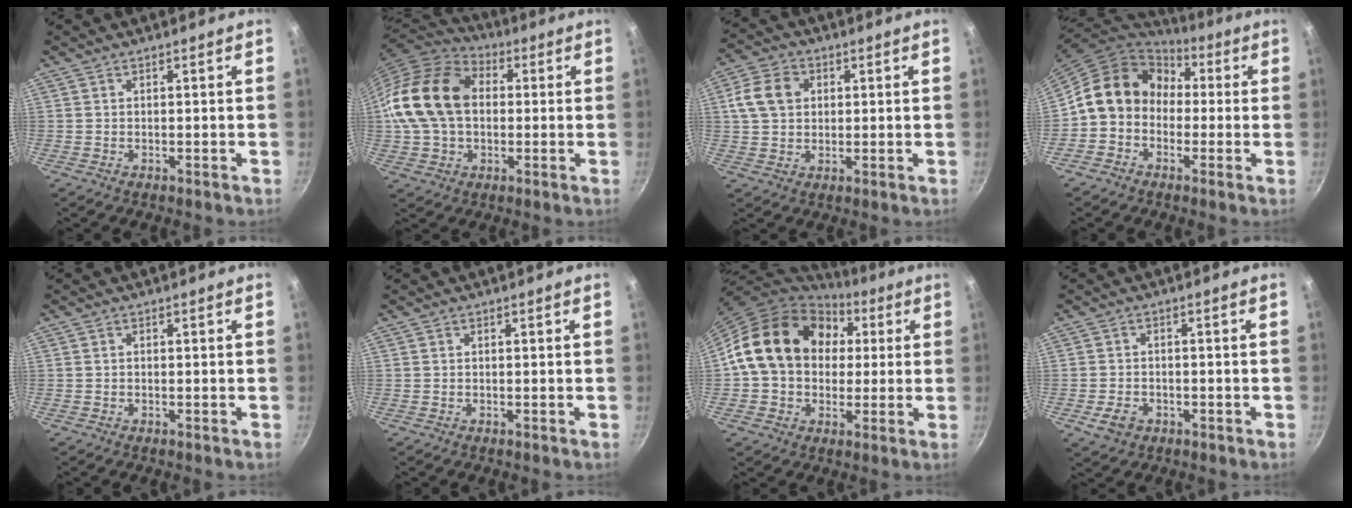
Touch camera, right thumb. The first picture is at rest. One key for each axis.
{"total": 19.1, "fx": 1.6, "fy": 13.8, "fz": 13.1, "tx": -0.231, "ty": 0.031, "tz": 0.018}
{"total": 8.4, "fx": 1.9, "fy": 6.6, "fz": 4.8, "tx": -0.074, "ty": 0.008, "tz": 0.025}
{"total": 13.1, "fx": 0.2, "fy": 11.2, "fz": 6.8, "tx": -0.077, "ty": 0.042, "tz": -0.021}
{"total": 0.0}
{"total": 0.0}
{"total": 19.1, "fx": 3.6, "fy": 15.2, "fz": 11.0, "tx": -0.160, "ty": 0.031, "tz": 0.052}
{"total": 4.5, "fx": -1.8, "fy": 3.4, "fz": 2.3, "tx": -0.039, "ty": 0.012, "tz": -0.028}